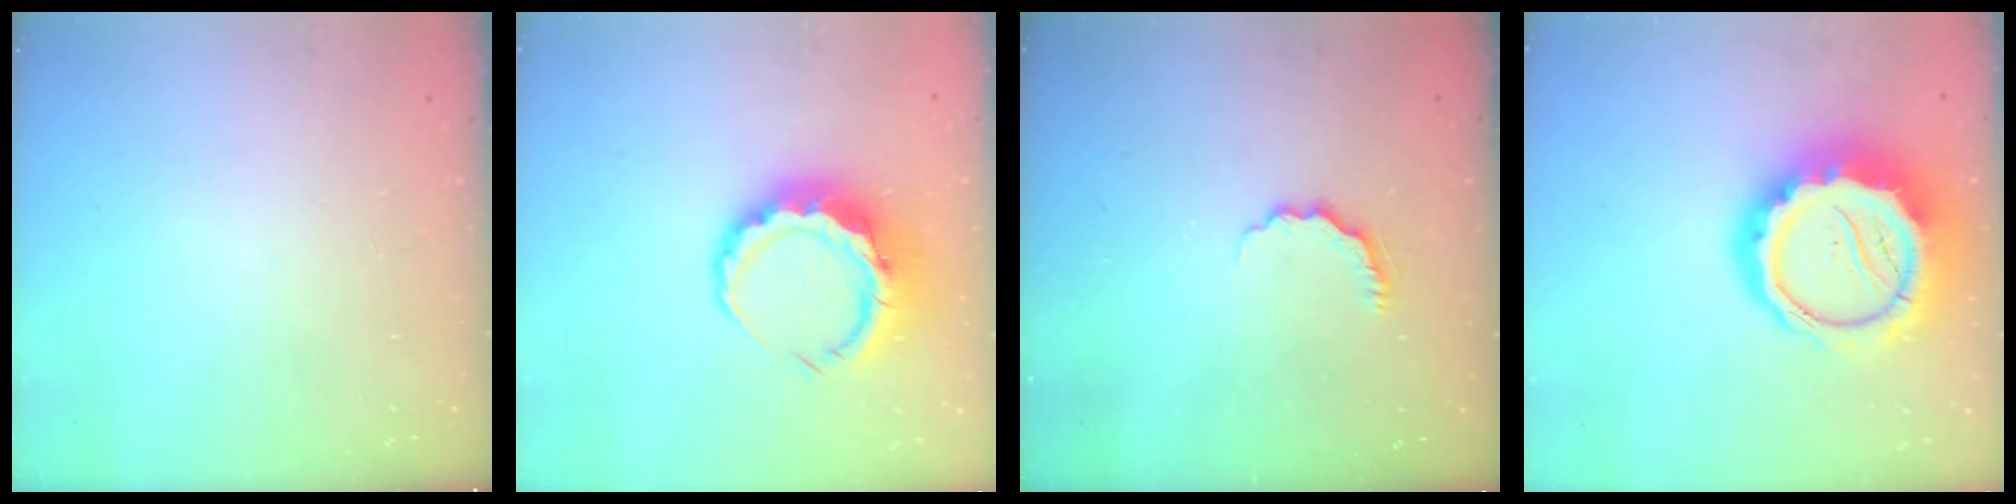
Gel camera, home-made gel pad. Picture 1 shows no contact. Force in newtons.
{"total": 8.8, "press": 8.6, "slide": 1.8}
{"total": 3.3, "press": 3.2, "slide": 0.7}
{"total": 18.5, "press": 18.2, "slide": 3.7}